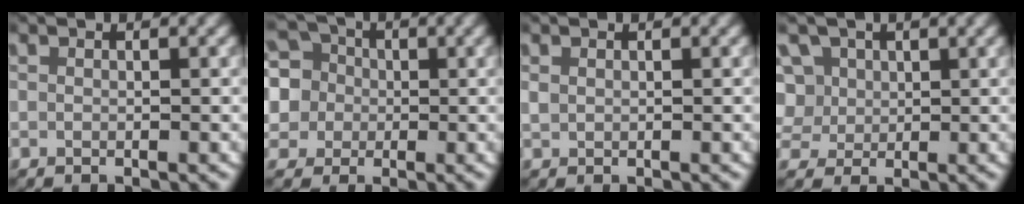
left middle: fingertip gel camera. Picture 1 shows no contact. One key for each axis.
{"total": 11.3, "fx": 0.5, "fy": 10.6, "fz": 4.1, "tx": -0.119, "ty": -0.030, "tz": 0.004}
{"total": 0.8, "fx": 0.3, "fy": 0.6, "fz": 0.3, "tx": -0.012, "ty": 0.002, "tz": 0.010}
{"total": 8.7, "fx": 1.1, "fy": 7.9, "fz": 3.3, "tx": -0.112, "ty": -0.026, "tz": 0.024}